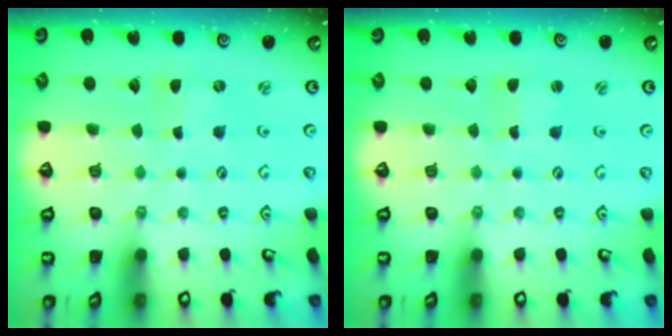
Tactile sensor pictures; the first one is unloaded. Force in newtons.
{"total": 0.6, "press": 0.6, "slide": 0.0}